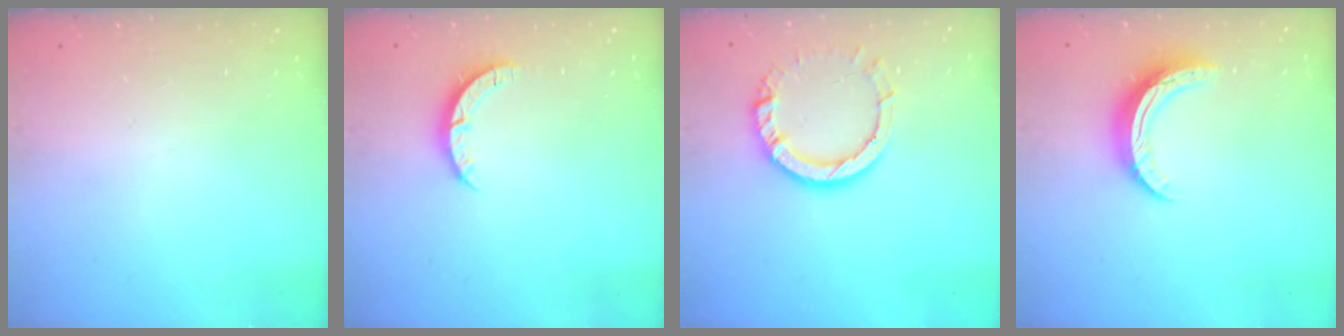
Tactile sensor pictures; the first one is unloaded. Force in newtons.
{"total": 4.0, "press": 4.0, "slide": 0.3}
{"total": 11.3, "press": 11.2, "slide": 1.3}
{"total": 10.1, "press": 10.1, "slide": 0.5}